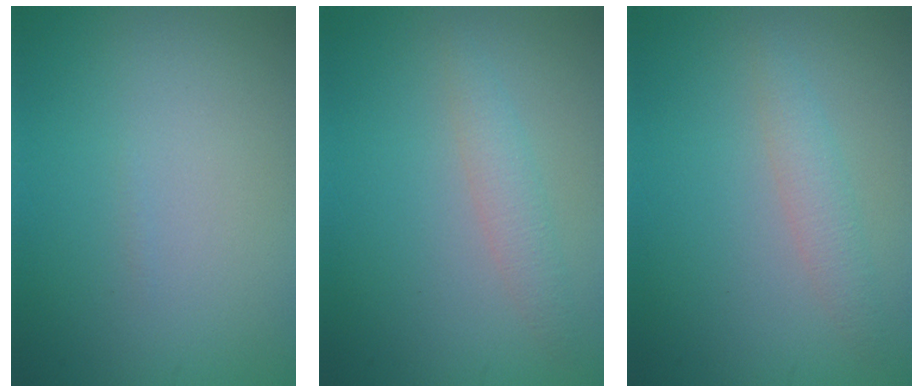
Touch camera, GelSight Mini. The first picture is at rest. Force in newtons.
{"total": 1.8, "press": 1.8, "slide": 0.0}
{"total": 1.8, "press": 1.8, "slide": 0.0}